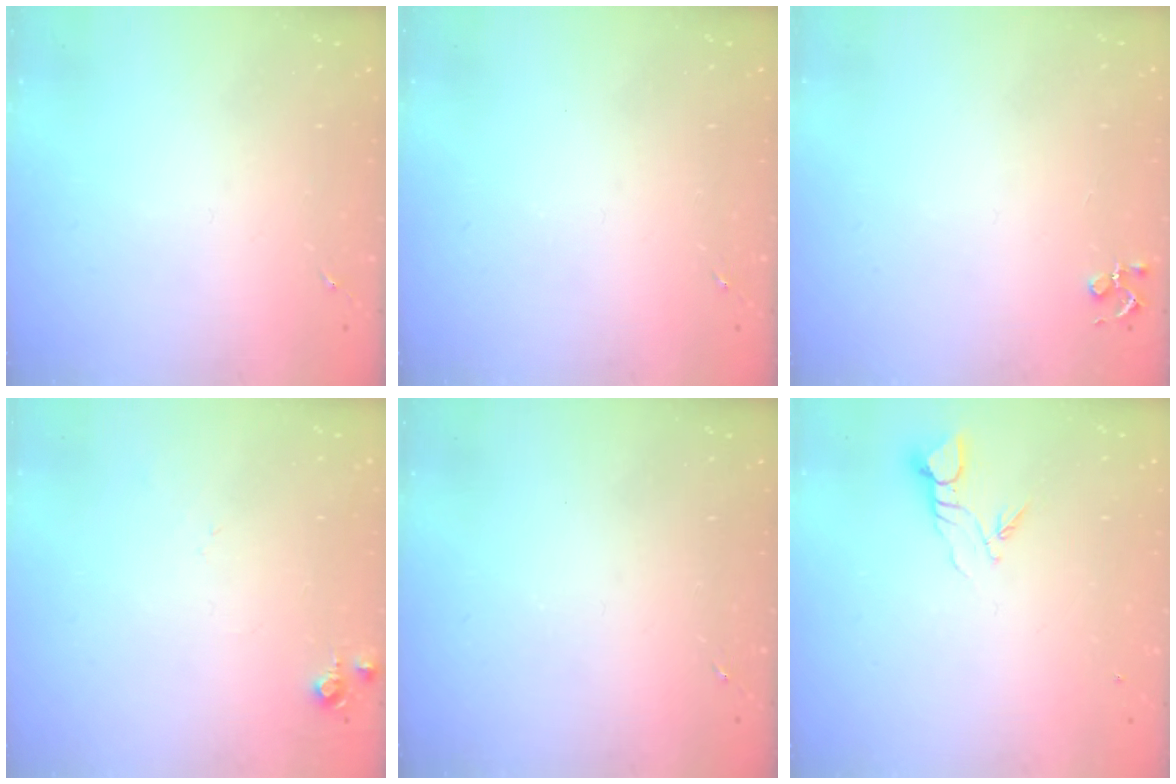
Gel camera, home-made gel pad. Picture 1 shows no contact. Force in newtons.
{"total": 0.0}
{"total": 3.9, "press": 3.9, "slide": 0.5}
{"total": 4.2, "press": 4.2, "slide": 0.6}
{"total": 0.0}
{"total": 3.7, "press": 3.7, "slide": 0.1}